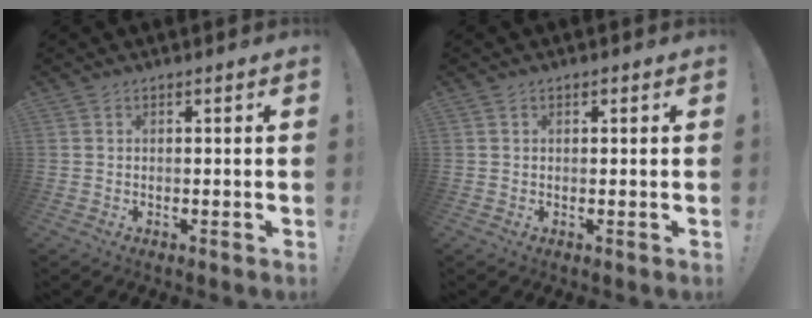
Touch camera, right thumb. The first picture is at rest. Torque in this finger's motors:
{"motor_torque": [-0.01, -0.08, -0.16, 0.09, 0.12]}